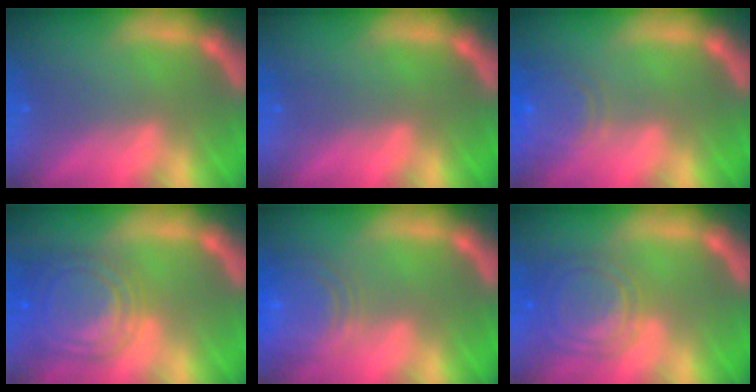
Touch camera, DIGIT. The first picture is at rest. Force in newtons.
{"total": 0.0}
{"total": 5.1}
{"total": 9.5}
{"total": 8.0}
{"total": 7.0}